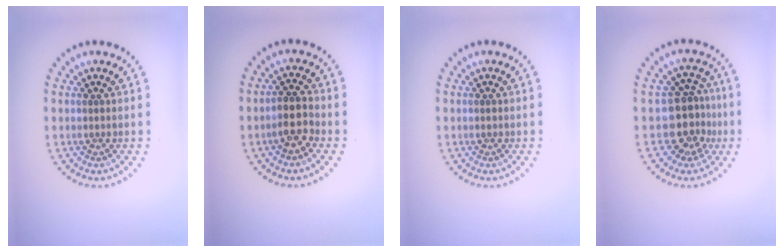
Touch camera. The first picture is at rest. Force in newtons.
{"total": 2.7, "press": 2.5, "slide": 1.0}
{"total": 0.5, "press": 0.4, "slide": 0.3}
{"total": 4.1, "press": 3.5, "slide": 2.1}